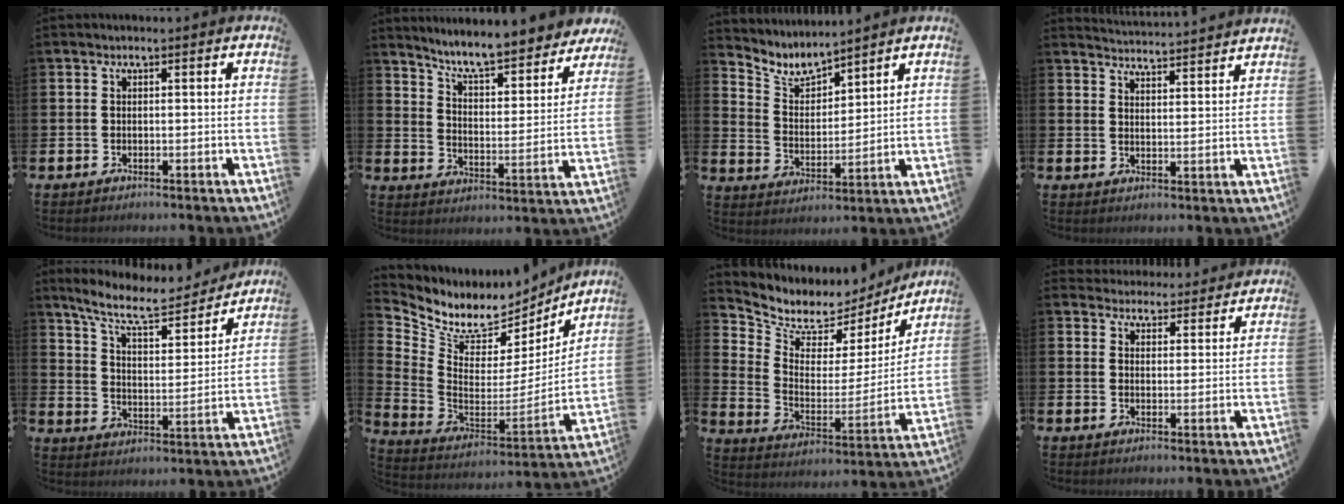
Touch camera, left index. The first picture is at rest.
{"total": 7.6, "force": [7.2, 0.8, 2.4], "torque": [-0.070, -0.062, 0.119]}
{"total": 5.4, "force": [5.0, 1.4, 1.3], "torque": [-0.049, -0.034, 0.087]}
{"total": 4.4, "force": [4.4, -0.3, -0.2], "torque": [-0.001, -0.041, 0.075]}
{"total": 9.3, "force": [8.4, 2.0, 3.5], "torque": [-0.094, -0.055, 0.145]}
{"total": 8.3, "force": [7.0, 4.2, 1.5], "torque": [-0.062, -0.057, 0.122]}
{"total": 6.7, "force": [5.9, 3.2, 0.3], "torque": [-0.050, -0.048, 0.100]}
{"total": 3.9, "force": [3.7, 1.0, -0.4], "torque": [0.001, -0.027, 0.066]}